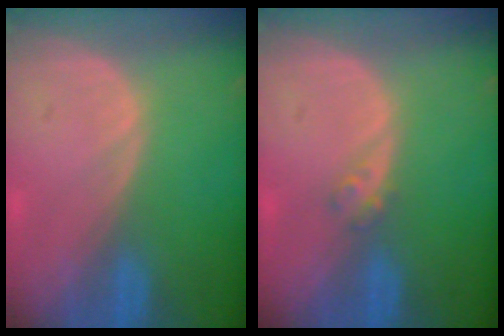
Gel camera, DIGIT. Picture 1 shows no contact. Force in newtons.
{"total": 1.6, "press": 1.4, "slide": 0.8}